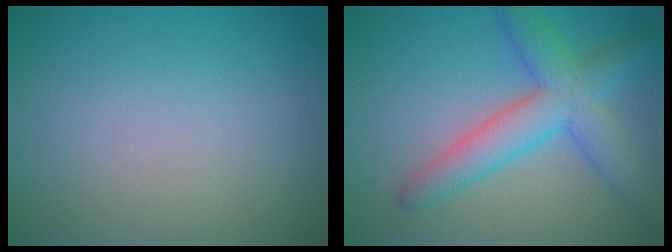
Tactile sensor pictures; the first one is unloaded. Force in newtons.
{"total": 5.8, "press": 5.8, "slide": 0.2}